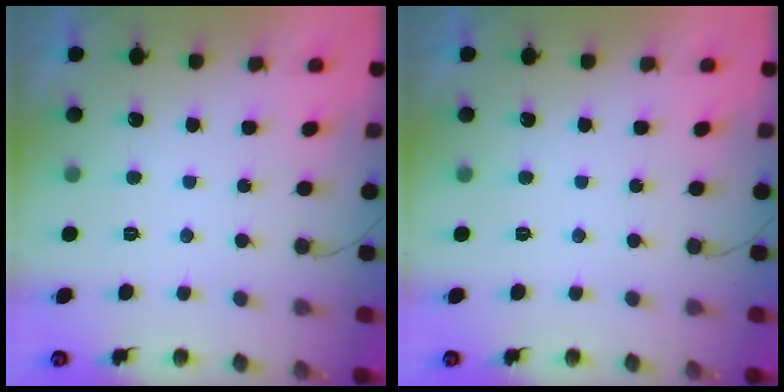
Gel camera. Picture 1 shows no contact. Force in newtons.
{"total": 0.0}